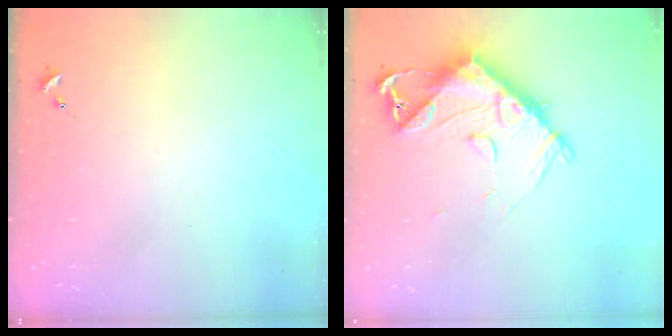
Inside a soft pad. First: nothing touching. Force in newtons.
{"total": 13.6, "press": 13.5, "slide": 1.4}